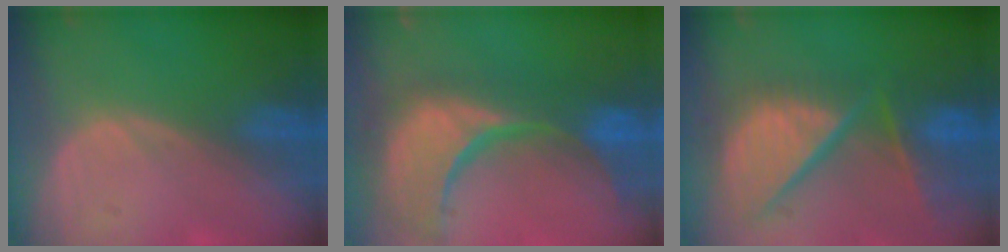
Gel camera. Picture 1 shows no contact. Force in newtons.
{"total": 15.3, "press": 12.2, "slide": 9.3}
{"total": 12.5, "press": 10.3, "slide": 7.1}